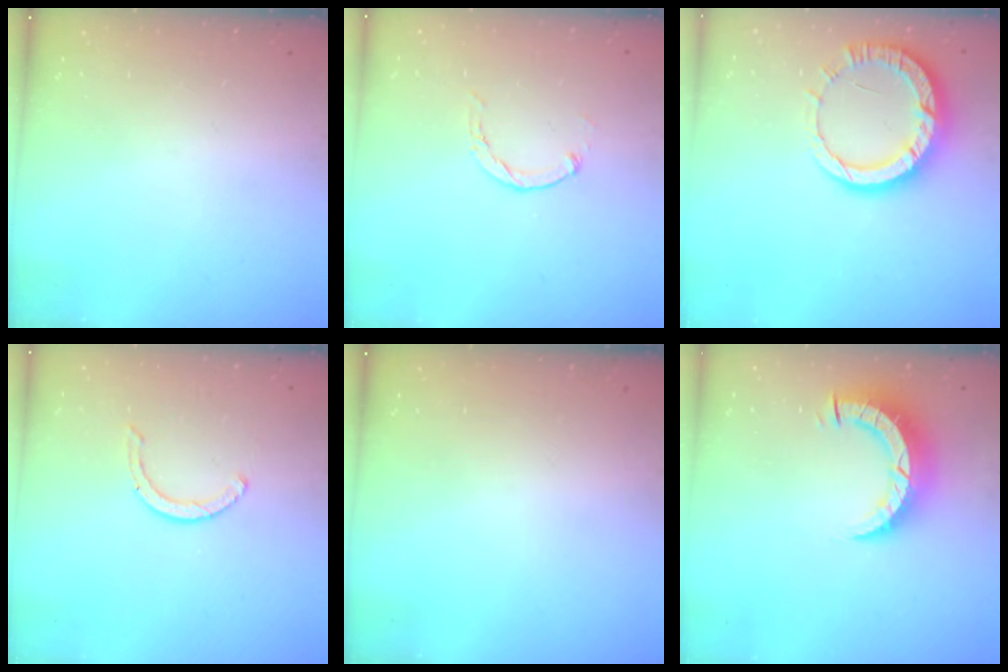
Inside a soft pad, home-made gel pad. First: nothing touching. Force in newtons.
{"total": 0.0}
{"total": 12.1, "press": 12.0, "slide": 1.2}
{"total": 2.9, "press": 2.9, "slide": 0.4}
{"total": 0.0}
{"total": 8.6, "press": 8.5, "slide": 0.9}